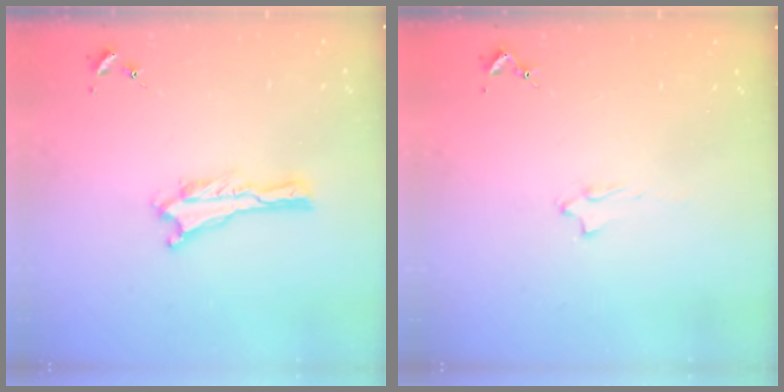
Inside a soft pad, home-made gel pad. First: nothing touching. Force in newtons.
{"total": 2.0, "press": 2.0, "slide": 0.4}